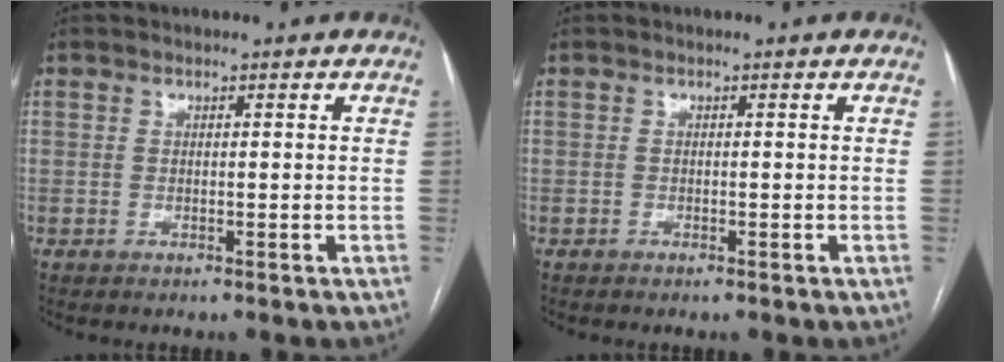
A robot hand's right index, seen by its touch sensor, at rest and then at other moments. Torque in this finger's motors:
{"motor_torque": [0.14, -0.08, -0.03, 0.02]}